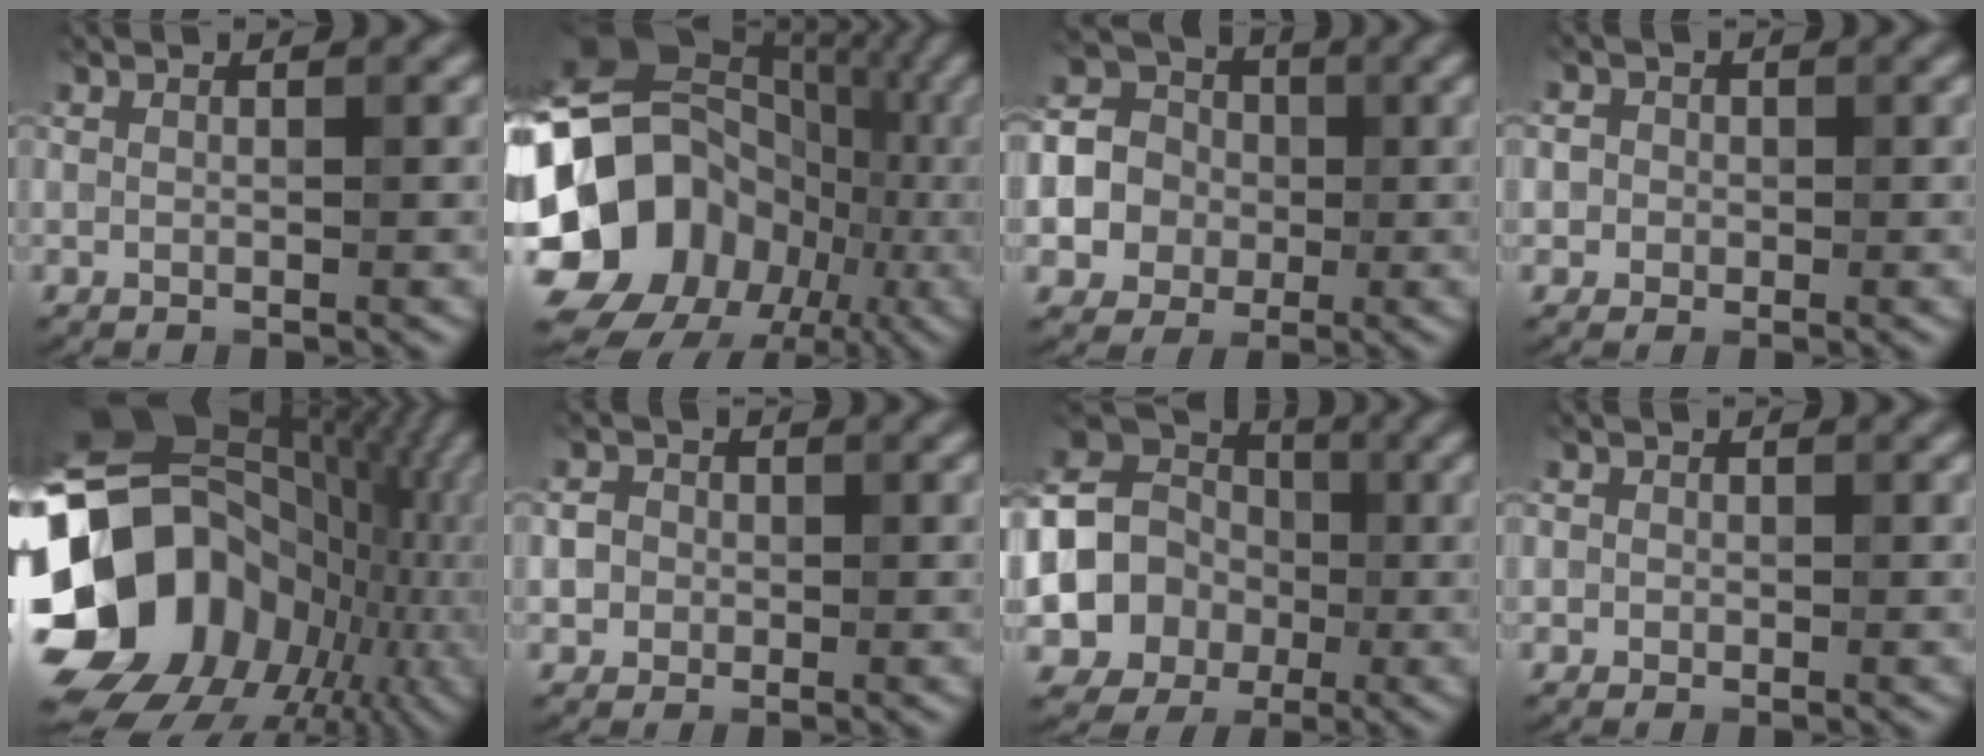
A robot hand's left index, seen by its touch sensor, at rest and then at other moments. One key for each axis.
{"total": 20.0, "fx": -3.9, "fy": 16.9, "fz": 10.0, "tx": -0.206, "ty": 0.012, "tz": -0.077}
{"total": 9.1, "fx": -0.1, "fy": 8.4, "fz": 3.5, "tx": -0.095, "ty": 0.026, "tz": -0.038}
{"total": 2.6, "fx": 0.5, "fy": 2.4, "fz": 0.7, "tx": 0.014, "ty": 0.010, "tz": -0.010}
{"total": 19.6, "fx": -2.7, "fy": 15.5, "fz": 11.7, "tx": -0.260, "ty": -0.014, "tz": -0.025}
{"total": 2.6, "fx": 0.1, "fy": 2.4, "fz": 1.0, "tx": 0.007, "ty": 0.011, "tz": -0.016}
{"total": 9.4, "fx": -1.6, "fy": 8.4, "fz": 4.0, "tx": -0.061, "ty": -0.011, "tz": -0.058}
{"total": 1.1, "fx": 0.2, "fy": 1.1, "fz": 0.2, "tx": 0.010, "ty": -0.001, "tz": -0.007}